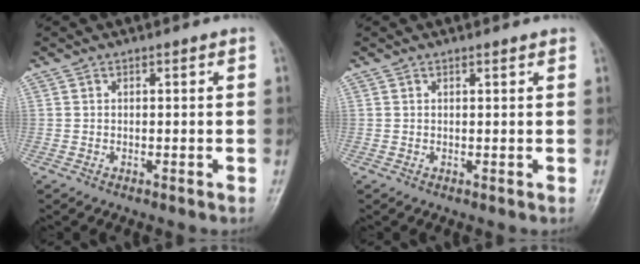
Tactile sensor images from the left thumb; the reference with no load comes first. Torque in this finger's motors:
{"motor_torque": [-0.09, 0.02, 0.00, -0.09, -0.01]}